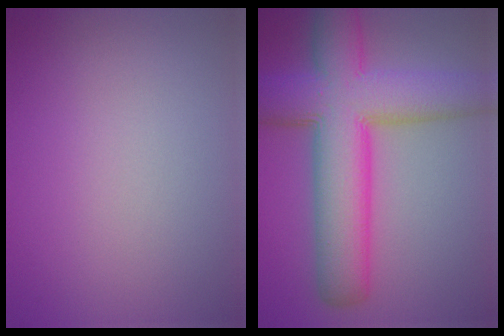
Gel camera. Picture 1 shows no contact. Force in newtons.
{"total": 11.2, "press": 11.2, "slide": 0.2}